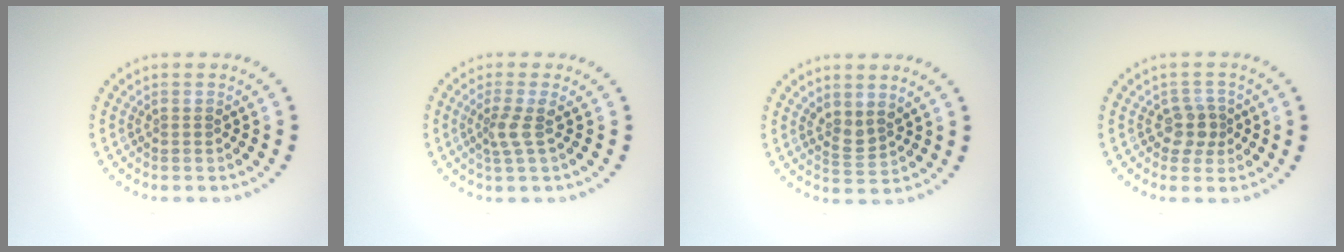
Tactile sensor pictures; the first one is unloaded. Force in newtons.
{"total": 1.9, "press": 1.4, "slide": 1.3}
{"total": 1.9, "press": 1.4, "slide": 1.2}
{"total": 2.2, "press": 1.9, "slide": 1.1}